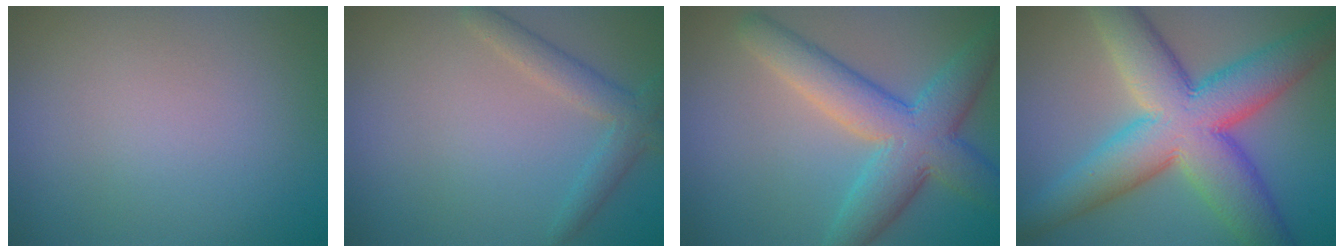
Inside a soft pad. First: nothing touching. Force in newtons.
{"total": 2.6, "press": 2.6, "slide": 0.1}
{"total": 7.3, "press": 7.3, "slide": 0.4}
{"total": 11.7, "press": 11.7, "slide": 0.6}